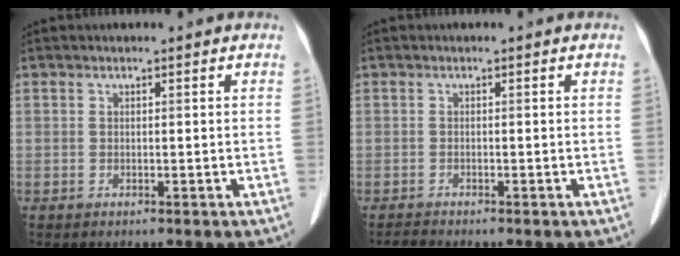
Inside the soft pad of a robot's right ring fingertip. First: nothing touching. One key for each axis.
{"total": 1.0, "fx": -0.9, "fy": -0.2, "fz": 0.0, "tx": -0.007, "ty": -0.006, "tz": -0.016}